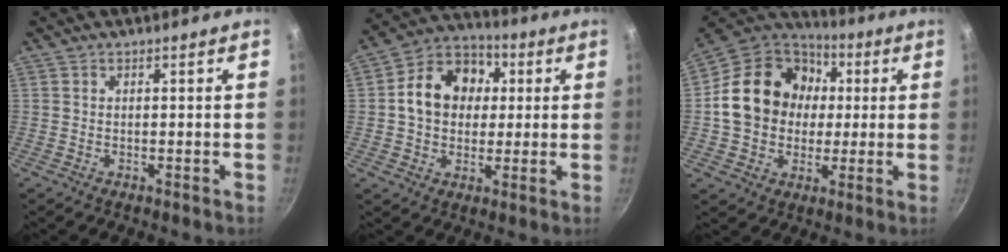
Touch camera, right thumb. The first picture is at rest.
{"total": 14.0, "force": [2.0, 11.2, 8.2], "torque": [-0.106, 0.025, 0.016]}
{"total": 20.0, "force": [1.8, 16.5, 11.2], "torque": [-0.173, 0.034, 0.024]}